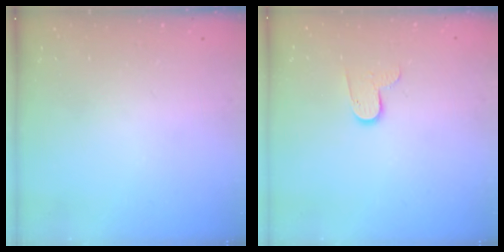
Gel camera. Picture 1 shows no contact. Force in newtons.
{"total": 7.2, "press": 7.2, "slide": 0.3}